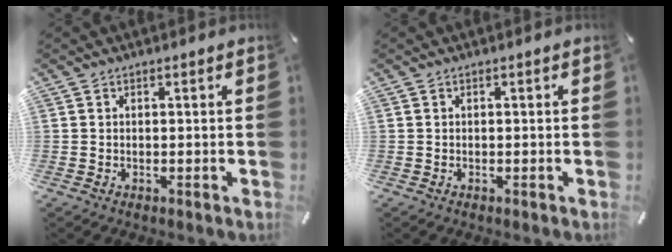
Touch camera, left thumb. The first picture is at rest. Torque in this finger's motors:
{"motor_torque": [0.00, 0.00, 0.00, 0.00, 0.00]}